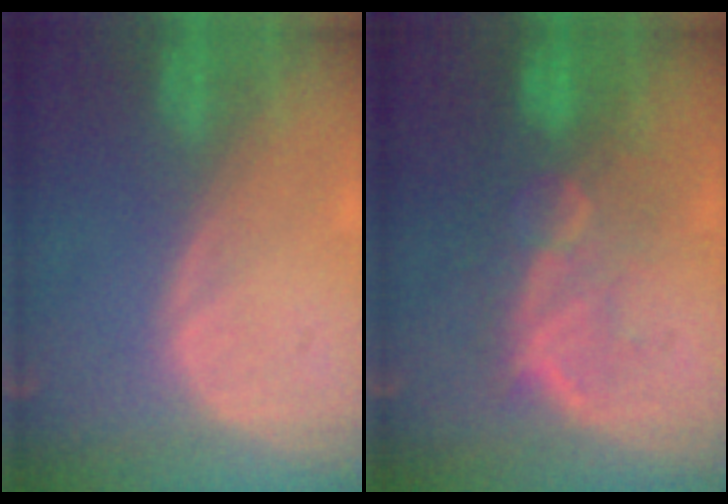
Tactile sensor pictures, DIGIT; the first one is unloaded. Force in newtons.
{"total": 9.9, "press": 8.4, "slide": 5.1}